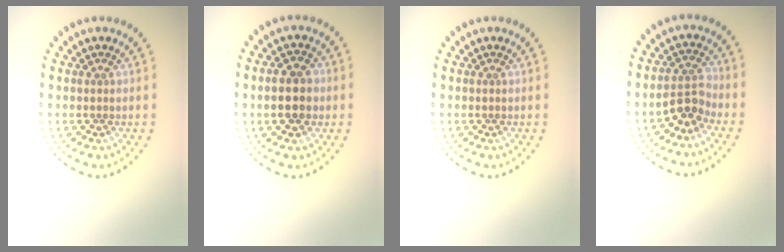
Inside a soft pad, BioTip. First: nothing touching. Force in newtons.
{"total": 3.4, "press": 3.4, "slide": 0.3}
{"total": 0.0}
{"total": 2.8, "press": 2.5, "slide": 1.2}